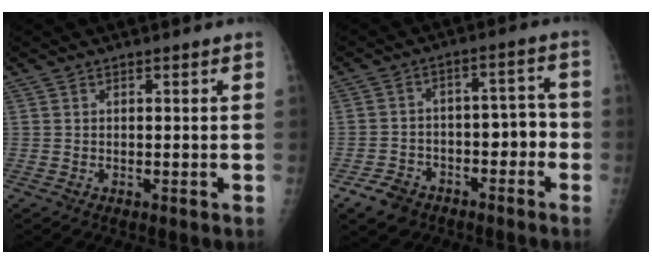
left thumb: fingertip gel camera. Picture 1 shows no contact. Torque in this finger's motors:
{"motor_torque": [-0.18, 0.29, -0.06, -0.10, 0.04]}